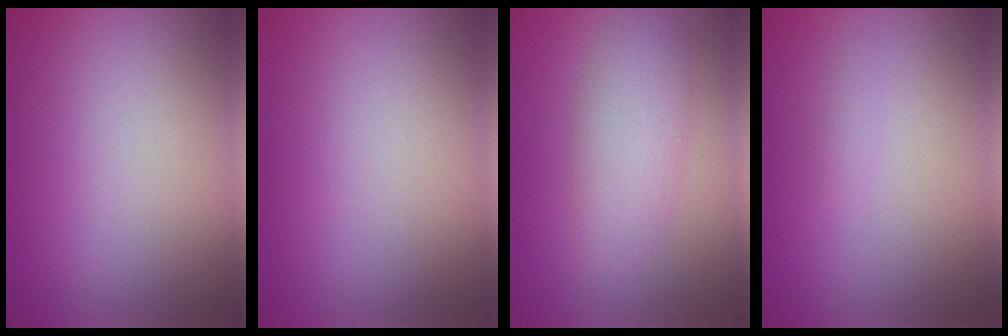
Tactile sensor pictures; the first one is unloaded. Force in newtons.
{"total": 0.0}
{"total": 3.7, "press": 3.7, "slide": 0.0}
{"total": 0.6, "press": 0.6, "slide": 0.0}